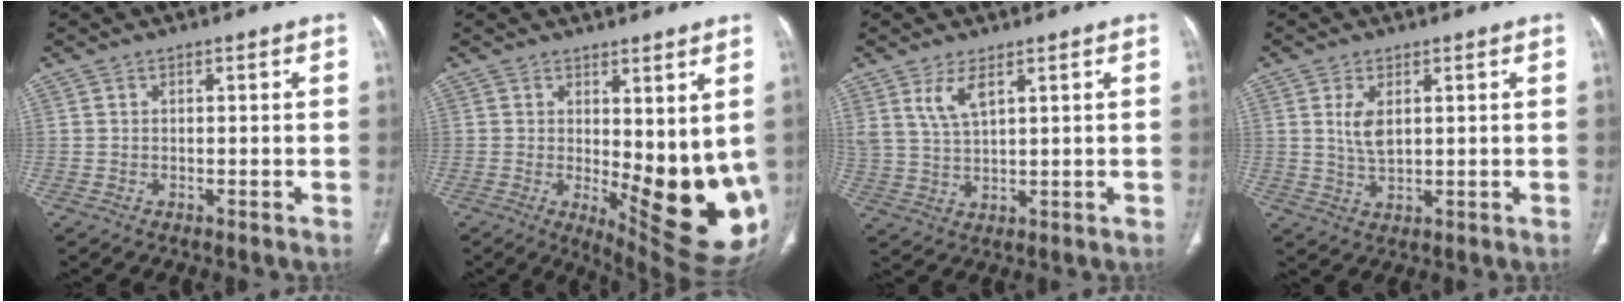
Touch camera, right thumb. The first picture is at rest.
{"total": 15.3, "force": [-0.2, 5.6, 14.2], "torque": [-0.173, -0.039, 0.018]}
{"total": 5.3, "force": [3.0, 1.9, 4.0], "torque": [-0.083, -0.017, 0.070]}
{"total": 4.3, "force": [1.3, 2.0, 3.6], "torque": [-0.070, -0.010, 0.034]}